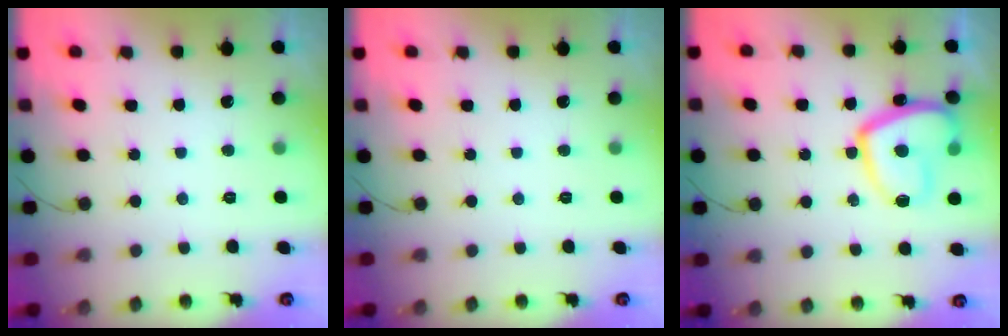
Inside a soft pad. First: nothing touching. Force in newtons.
{"total": 0.0}
{"total": 16.0, "press": 15.9, "slide": 1.3}